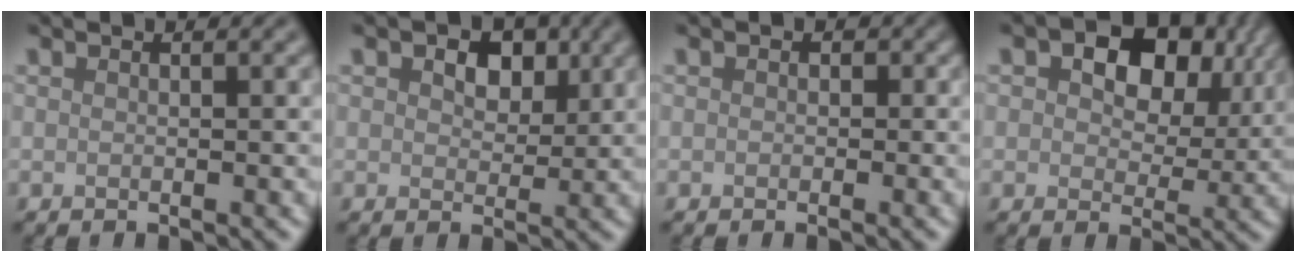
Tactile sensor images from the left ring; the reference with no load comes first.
{"total": 4.6, "force": [2.0, 3.0, 2.9], "torque": [-0.041, 0.004, 0.016]}
{"total": 0.7, "force": [0.0, 0.7, 0.0], "torque": [0.007, -0.004, -0.002]}
{"total": 9.2, "force": [3.7, 5.7, 6.2], "torque": [-0.094, 0.003, 0.050]}